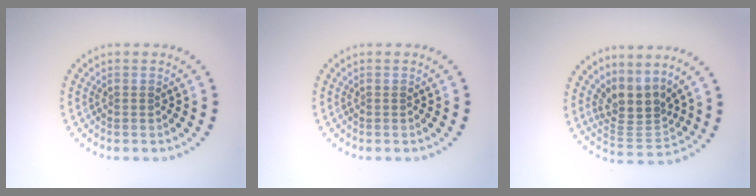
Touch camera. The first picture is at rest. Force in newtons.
{"total": 0.0}
{"total": 3.5, "press": 2.4, "slide": 2.5}